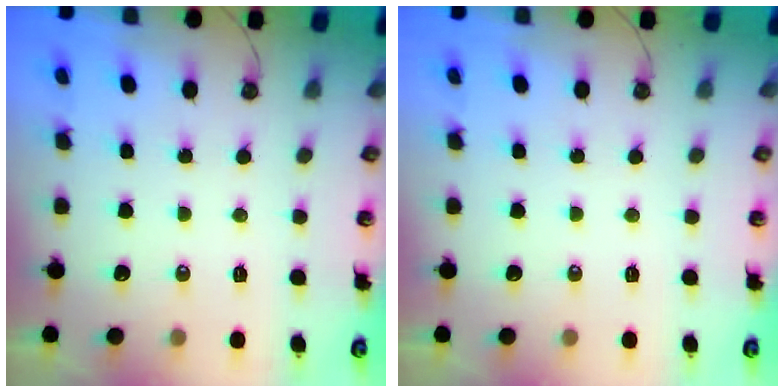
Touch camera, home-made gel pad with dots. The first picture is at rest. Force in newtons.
{"total": 0.0}